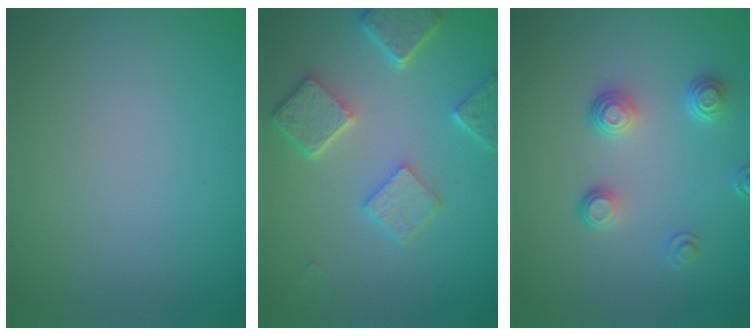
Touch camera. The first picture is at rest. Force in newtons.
{"total": 4.9, "press": 3.9, "slide": 3.0}
{"total": 2.6, "press": 1.7, "slide": 2.0}